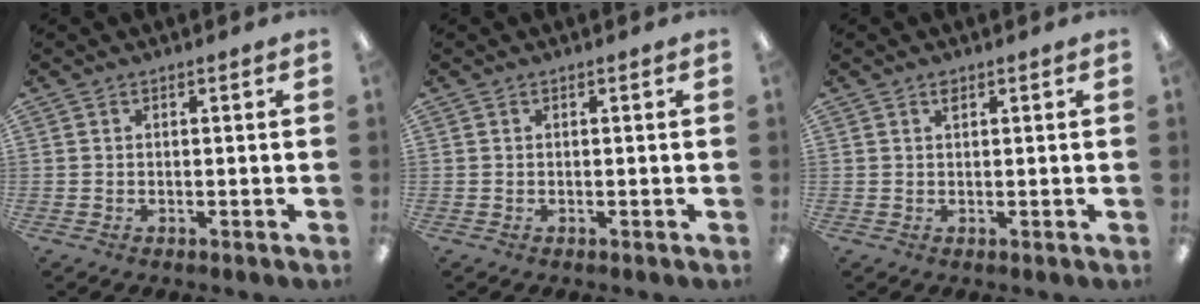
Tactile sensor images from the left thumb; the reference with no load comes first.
{"total": 0.0}
{"total": 1.0, "force": [0.7, 0.4, 0.6], "torque": [-0.006, -0.002, 0.011]}